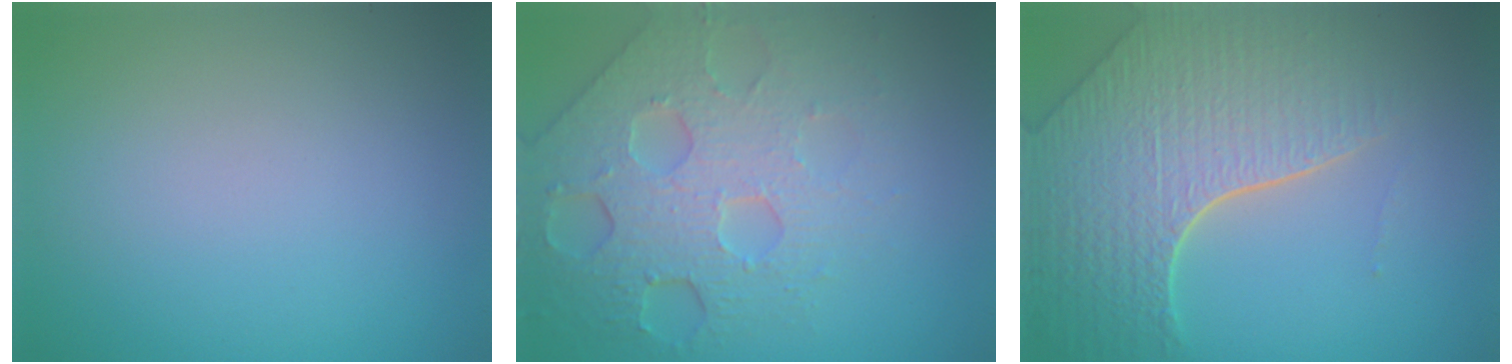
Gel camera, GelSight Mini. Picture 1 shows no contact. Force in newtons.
{"total": 8.2, "press": 5.6, "slide": 6.0}
{"total": 8.1, "press": 5.7, "slide": 5.7}